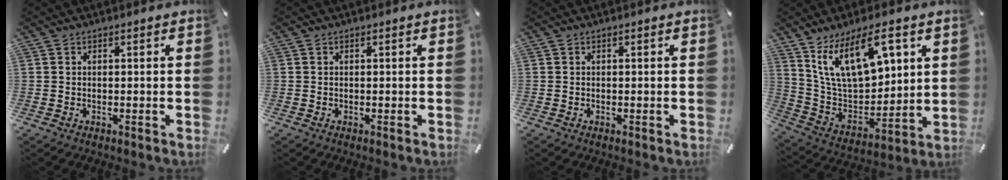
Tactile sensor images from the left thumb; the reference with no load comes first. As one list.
[{"total": 0.0}, {"total": 0.0}, {"total": 17.6, "force": [9.6, 9.2, 11.5], "torque": [-0.227, -0.038, 0.168]}]